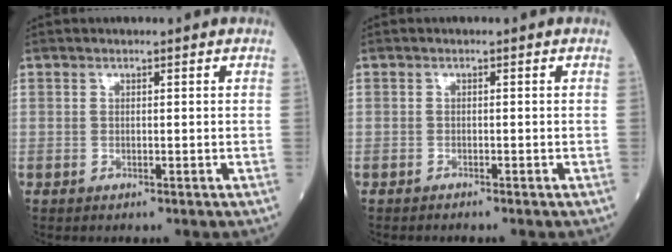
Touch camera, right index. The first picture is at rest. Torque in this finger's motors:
{"motor_torque": [-0.09, -0.02, 0.04, -0.01]}